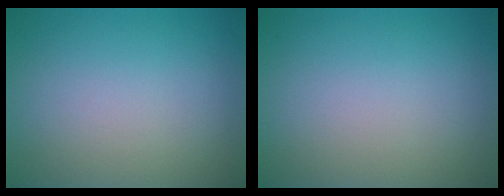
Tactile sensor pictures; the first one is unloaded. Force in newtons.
{"total": 0.0}